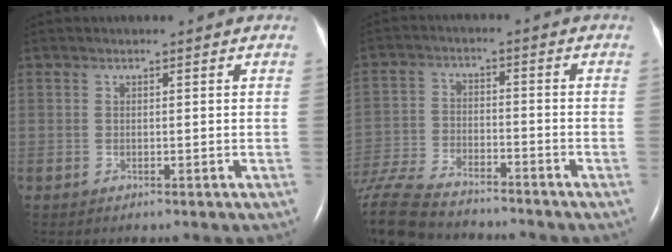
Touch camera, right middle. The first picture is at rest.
{"total": 17.5, "force": [-15.5, 3.8, 7.3], "torque": [-0.186, -0.023, -0.259]}